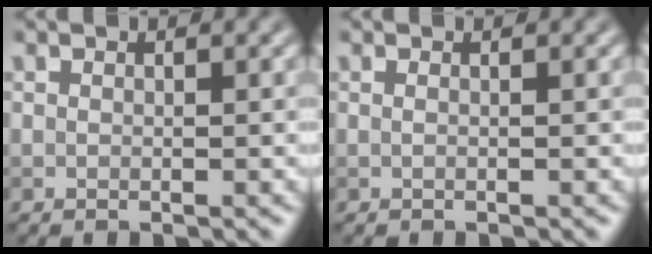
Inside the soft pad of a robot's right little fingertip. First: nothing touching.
{"total": 0.0}